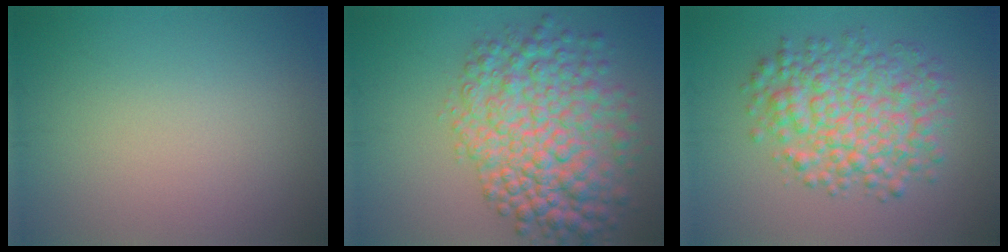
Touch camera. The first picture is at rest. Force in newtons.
{"total": 9.0, "press": 9.0, "slide": 0.2}
{"total": 6.7, "press": 6.7, "slide": 0.1}